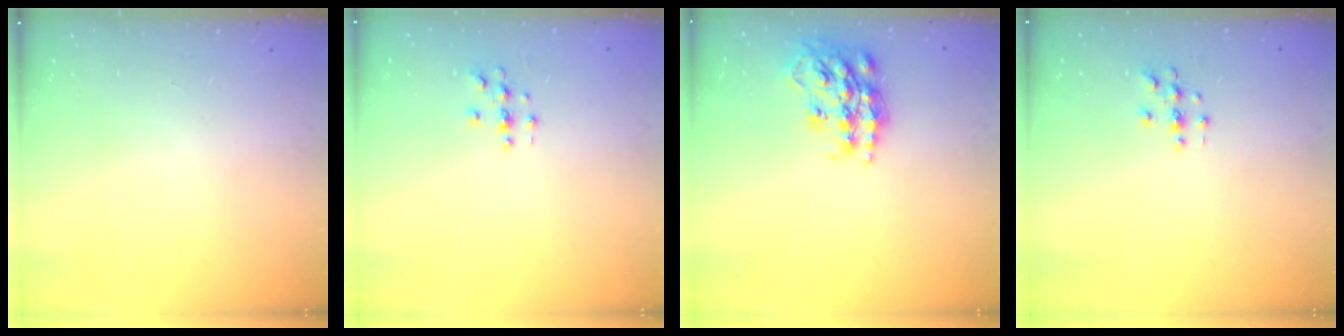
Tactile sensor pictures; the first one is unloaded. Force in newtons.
{"total": 3.0, "press": 3.0, "slide": 0.3}
{"total": 17.5, "press": 17.5, "slide": 1.0}
{"total": 2.9, "press": 2.9, "slide": 0.3}